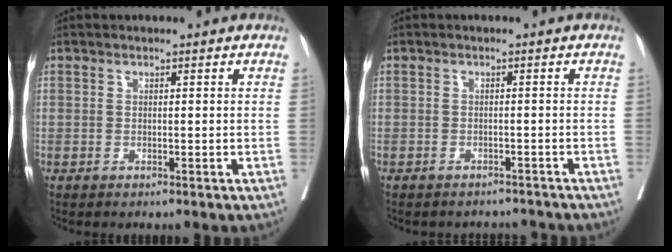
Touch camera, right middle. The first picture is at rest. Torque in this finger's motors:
{"motor_torque": [0.25, -0.40, 0.05, 0.01]}